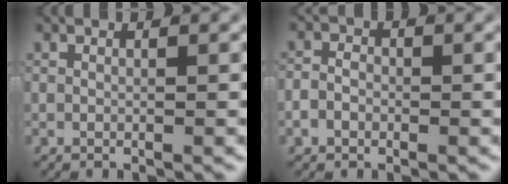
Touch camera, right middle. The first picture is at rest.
{"total": 2.1, "force": [-0.7, 1.7, 1.0], "torque": [-0.018, 0.001, -0.015]}